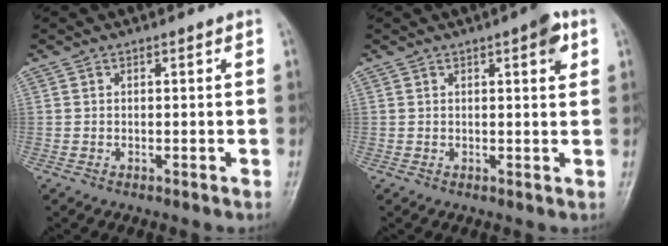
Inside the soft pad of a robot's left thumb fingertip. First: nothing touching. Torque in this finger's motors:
{"motor_torque": [0.69, 0.56, 0.58, 0.09, 0.00]}